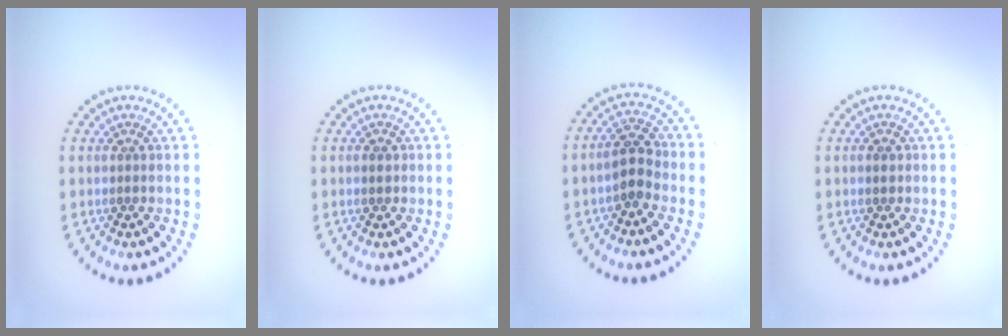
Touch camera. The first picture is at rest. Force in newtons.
{"total": 0.9, "press": 0.8, "slide": 0.3}
{"total": 2.8, "press": 2.7, "slide": 0.8}
{"total": 0.9, "press": 0.8, "slide": 0.3}